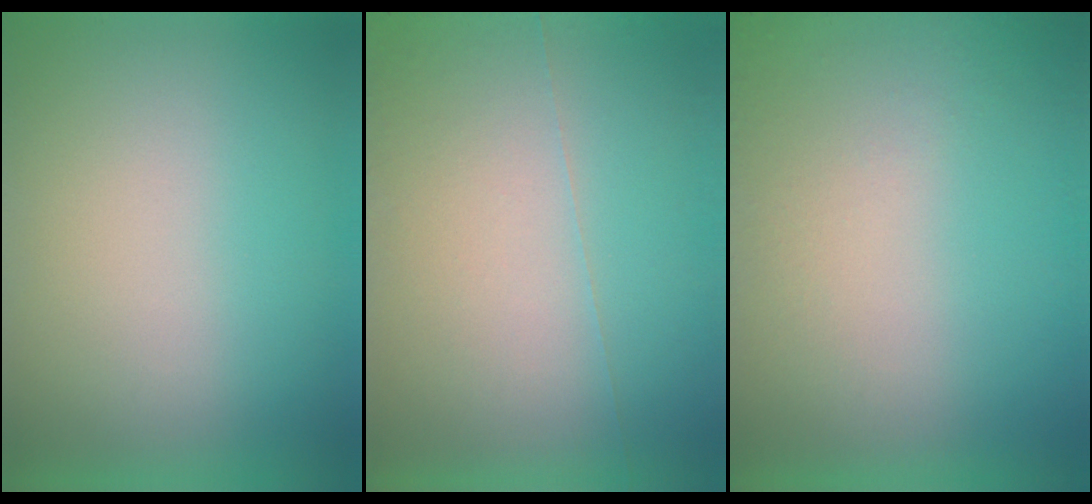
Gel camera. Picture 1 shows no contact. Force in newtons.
{"total": 5.9}
{"total": 5.1}